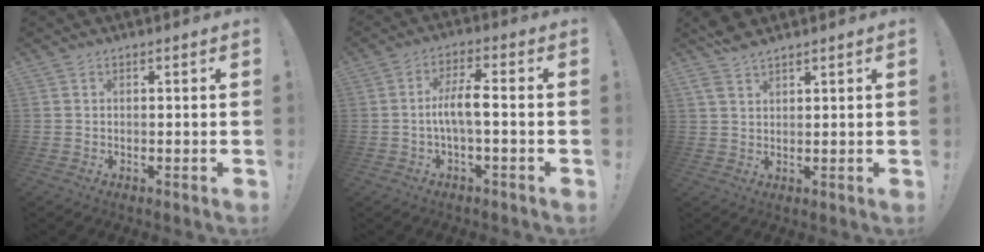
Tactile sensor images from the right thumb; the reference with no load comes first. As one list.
[{"total": 7.3, "force": [-1.2, 1.7, 7.0], "torque": [-0.131, 0.008, -0.022]}, {"total": 4.2, "force": [3.0, 2.2, 1.9], "torque": [-0.033, -0.008, 0.057]}]